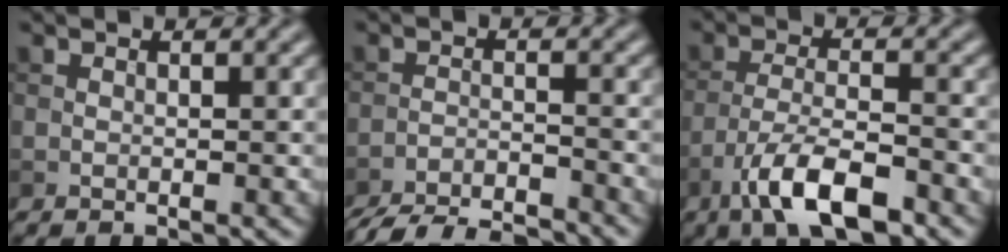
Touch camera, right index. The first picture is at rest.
{"total": 9.0, "force": [-8.4, 1.5, 2.7], "torque": [-0.047, -0.021, -0.135]}
{"total": 7.2, "force": [-4.5, 2.3, 5.2], "torque": [-0.095, 0.001, -0.083]}